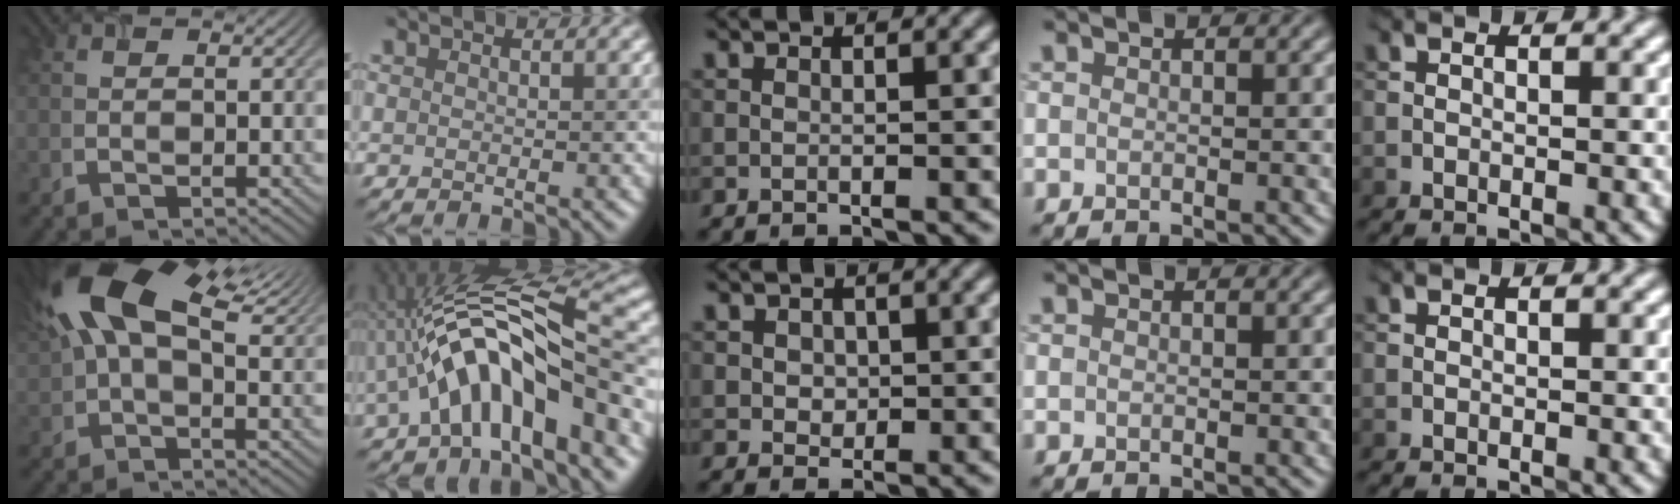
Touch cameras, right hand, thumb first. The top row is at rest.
{"thumb": {"total": 16.9, "force": [7.0, 8.2, 13.1], "torque": [-0.262, 0.041, 0.110]}, "index": {"total": 10.8, "force": [-2.1, 3.8, 9.9], "torque": [-0.160, 0.021, -0.044]}, "middle": {"total": 1.4, "force": [0.3, 1.2, 0.6], "torque": [-0.011, -0.001, 0.006]}}